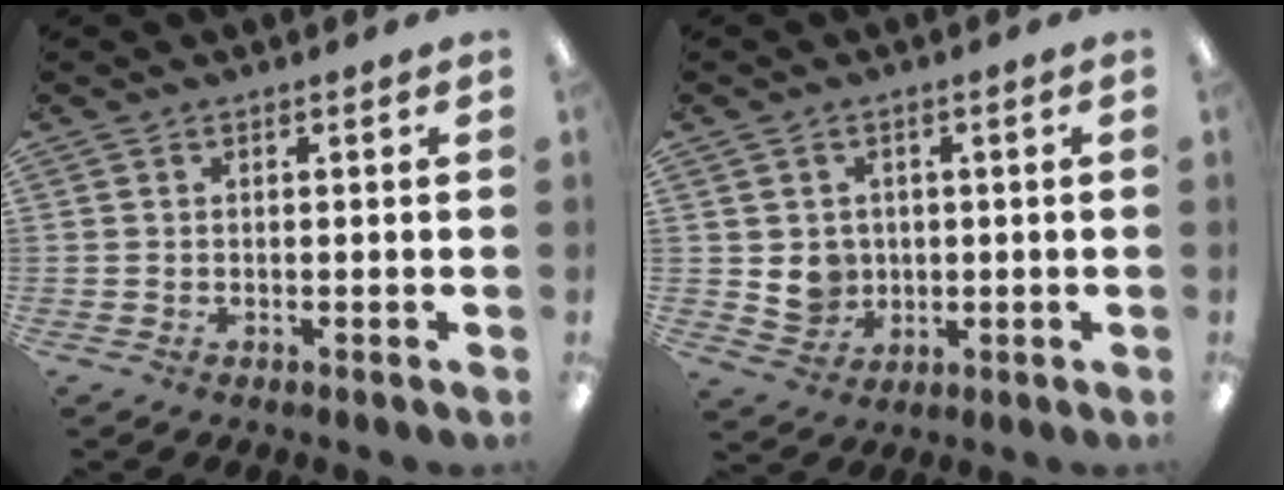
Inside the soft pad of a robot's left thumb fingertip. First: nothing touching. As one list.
[{"total": 5.8, "force": [0.8, 5.5, 1.6], "torque": [-0.025, 0.000, 0.020]}]